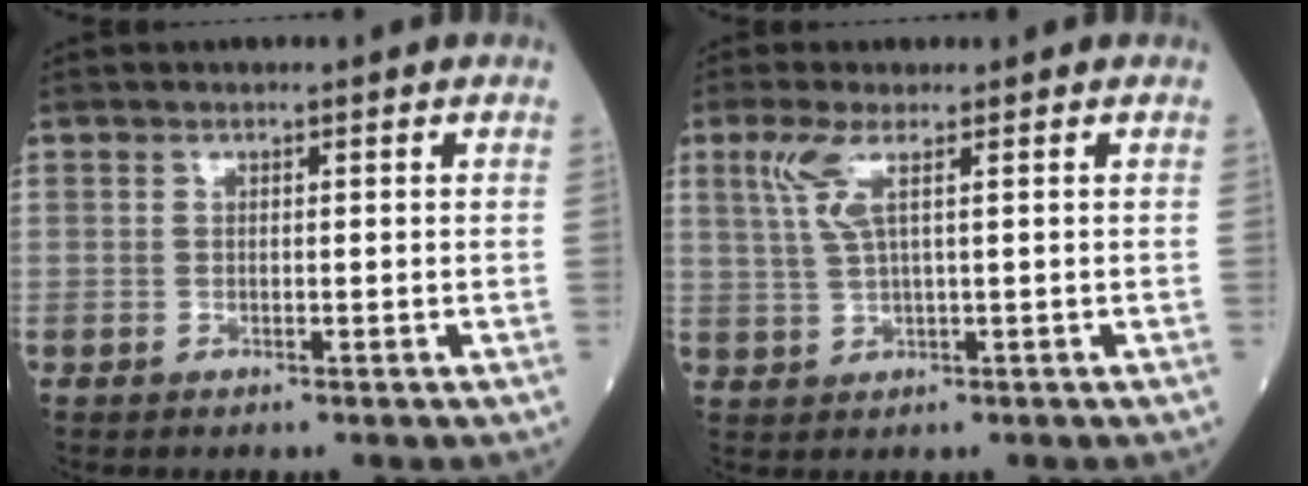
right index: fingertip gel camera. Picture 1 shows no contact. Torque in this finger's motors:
{"motor_torque": [0.13, -0.01, 0.22, 0.10]}